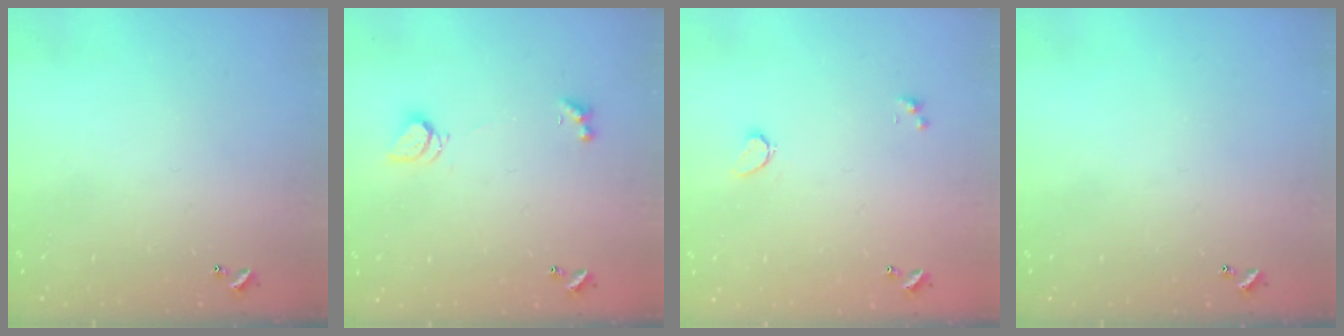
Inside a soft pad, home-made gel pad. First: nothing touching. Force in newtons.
{"total": 2.5, "press": 2.5, "slide": 0.6}
{"total": 0.6, "press": 0.4, "slide": 0.5}
{"total": 0.0}